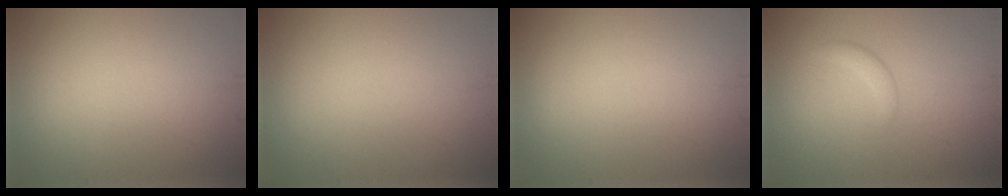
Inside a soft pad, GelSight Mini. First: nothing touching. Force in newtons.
{"total": 0.0}
{"total": 0.0}
{"total": 1.1, "press": 1.1, "slide": 0.0}